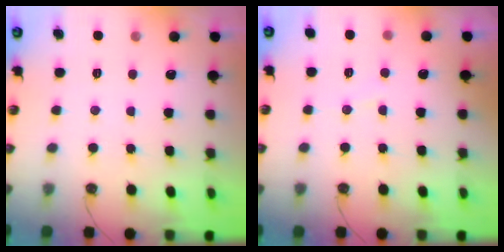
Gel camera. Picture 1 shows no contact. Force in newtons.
{"total": 5.1, "press": 4.9, "slide": 1.3}